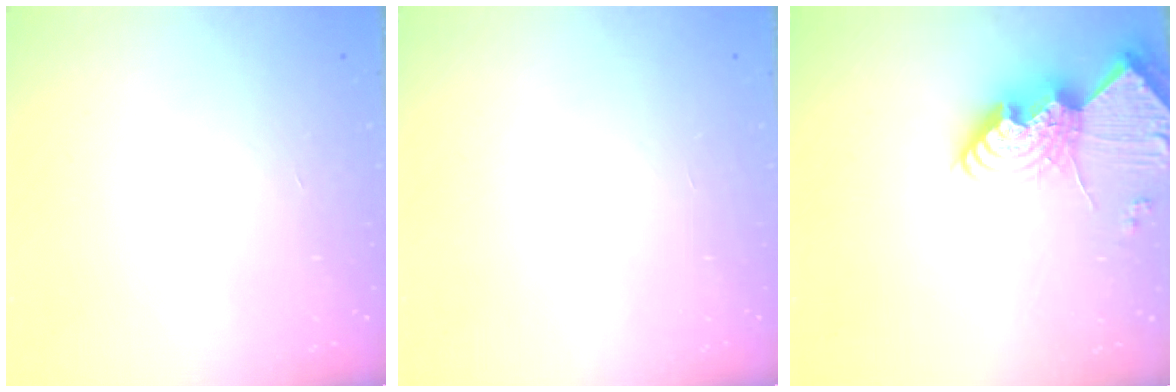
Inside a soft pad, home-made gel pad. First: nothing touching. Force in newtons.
{"total": 0.0}
{"total": 13.7, "press": 13.7, "slide": 1.2}